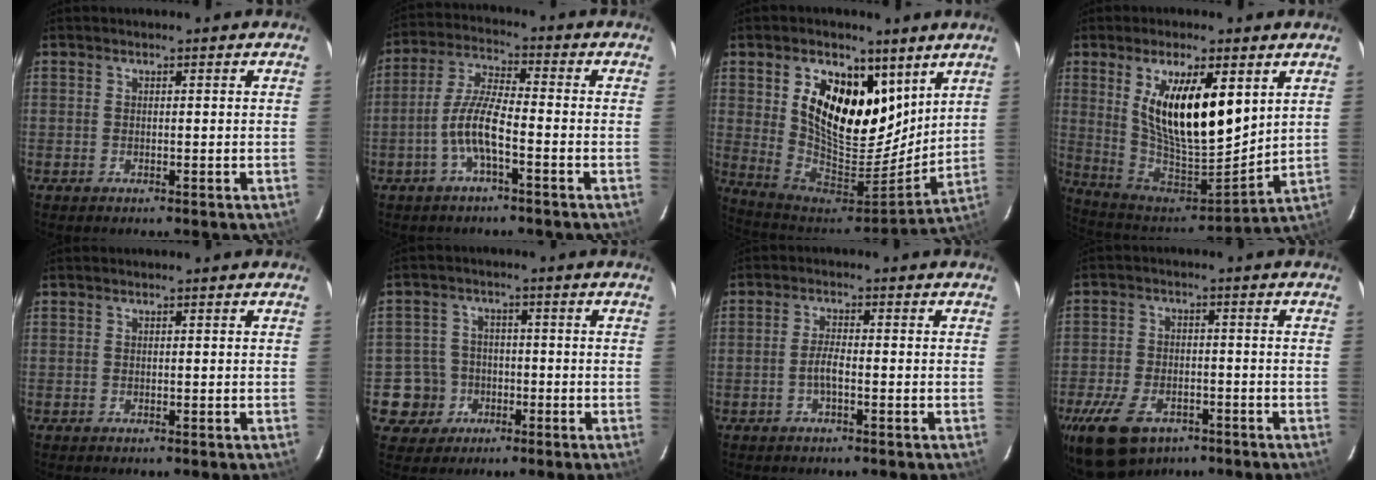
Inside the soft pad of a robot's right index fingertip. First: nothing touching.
{"total": 7.6, "force": [-3.2, 1.4, 6.7], "torque": [-0.145, 0.006, -0.062]}
{"total": 19.0, "force": [8.5, 11.0, 12.9], "torque": [-0.241, -0.002, 0.158]}
{"total": 18.6, "force": [6.6, 6.8, 16.0], "torque": [-0.290, -0.010, 0.132]}
{"total": 0.0}
{"total": 6.8, "force": [-2.2, 6.4, 0.4], "torque": [-0.022, 0.027, -0.033]}
{"total": 2.6, "force": [-1.2, 0.4, 2.3], "torque": [-0.048, 0.002, -0.023]}
{"total": 13.4, "force": [-8.3, 7.7, 7.2], "torque": [-0.173, -0.015, -0.141]}